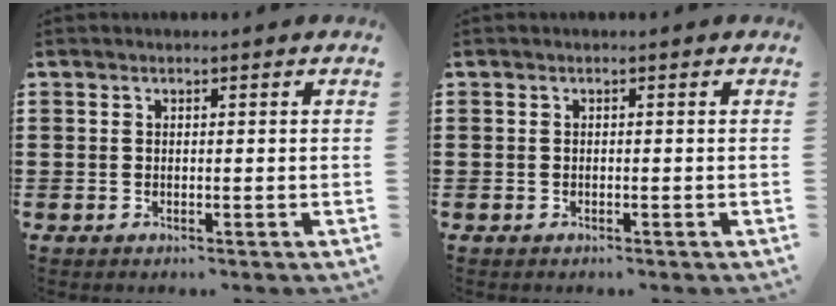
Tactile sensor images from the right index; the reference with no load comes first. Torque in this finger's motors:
{"motor_torque": [0.22, 0.20, -0.01, -0.01]}